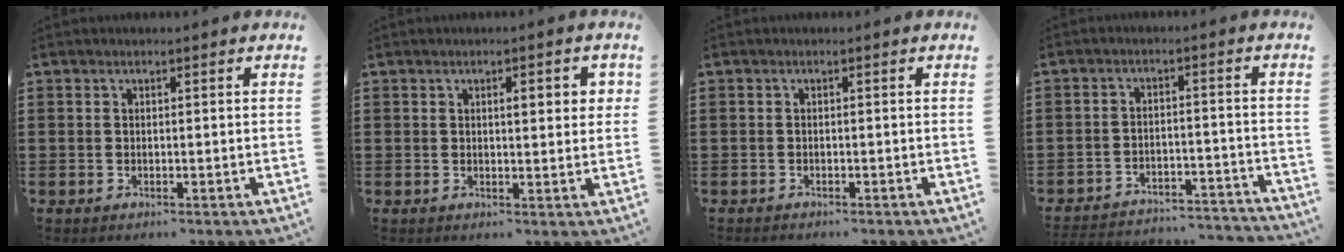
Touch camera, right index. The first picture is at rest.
{"total": 2.6, "force": [0.5, 0.6, 2.5], "torque": [-0.039, 0.003, 0.003]}
{"total": 0.7, "force": [-0.7, 0.1, 0.0], "torque": [-0.001, -0.002, -0.014]}
{"total": 4.1, "force": [-4.0, 0.6, 1.0], "torque": [-0.028, -0.001, -0.085]}